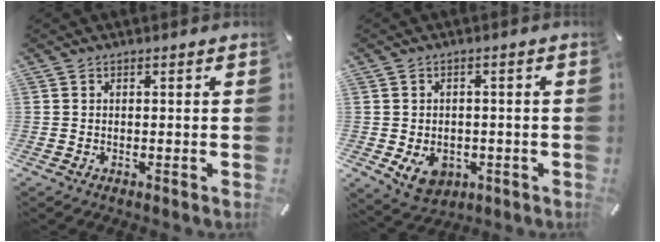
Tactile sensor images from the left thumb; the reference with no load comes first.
{"total": 6.9, "force": [-2.1, 5.6, 3.5], "torque": [-0.051, 0.005, -0.037]}